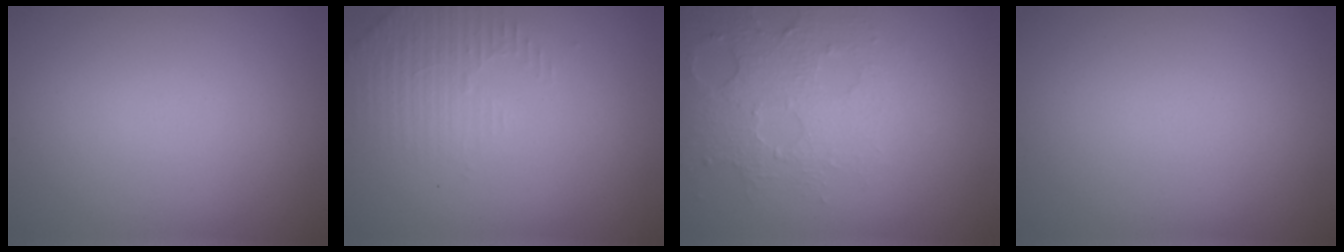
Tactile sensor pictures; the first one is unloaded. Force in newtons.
{"total": 2.3, "press": 2.2, "slide": 0.6}
{"total": 3.7, "press": 3.4, "slide": 1.5}
{"total": 0.0}